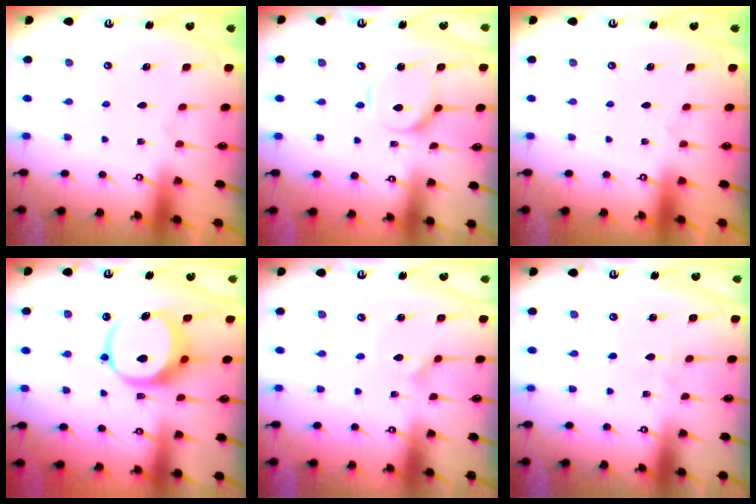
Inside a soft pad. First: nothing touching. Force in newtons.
{"total": 7.8, "press": 7.8, "slide": 0.8}
{"total": 0.0}
{"total": 12.3, "press": 12.2, "slide": 2.0}
{"total": 3.3, "press": 3.2, "slide": 0.3}
{"total": 2.2, "press": 2.2, "slide": 0.3}